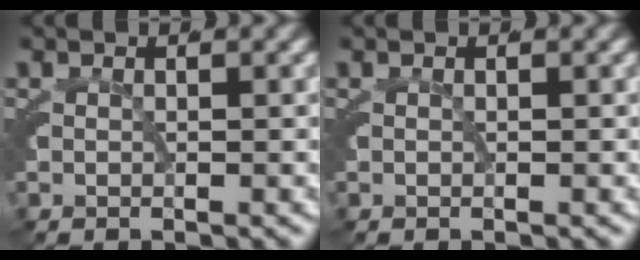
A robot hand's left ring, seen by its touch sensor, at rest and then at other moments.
{"total": 0.0}